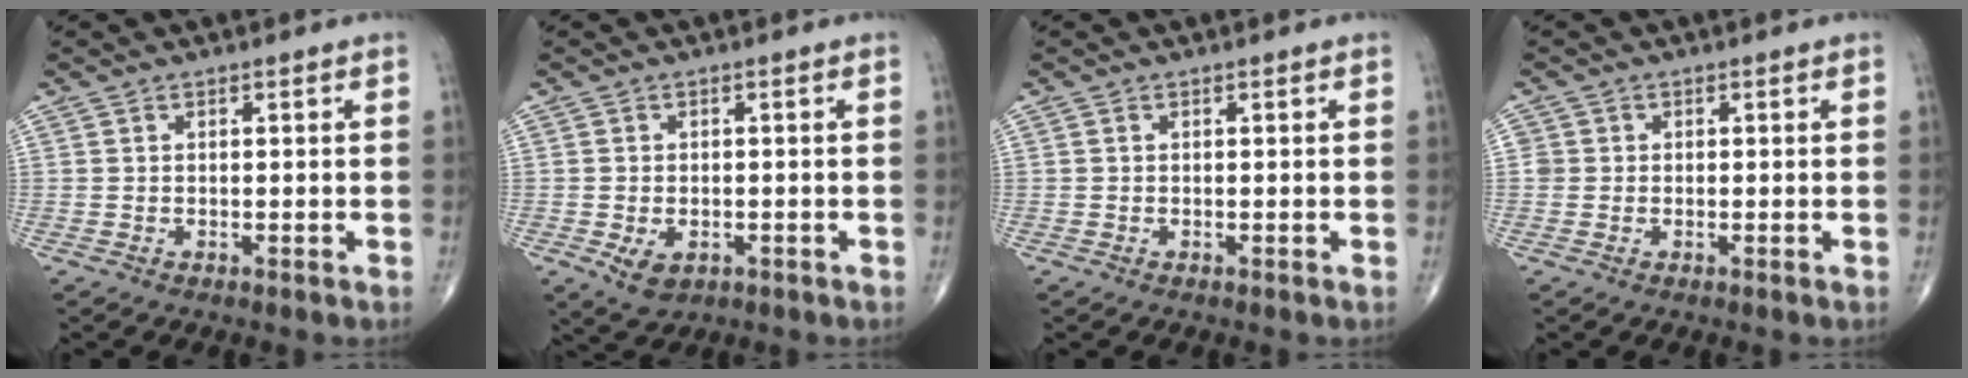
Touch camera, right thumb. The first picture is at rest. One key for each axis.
{"total": 4.5, "fx": -1.5, "fy": 3.0, "fz": 3.0, "tx": -0.050, "ty": 0.001, "tz": -0.015}
{"total": 0.0}
{"total": 1.5, "fx": 0.0, "fy": 1.5, "fz": 0.2, "tx": 0.006, "ty": 0.004, "tz": -0.002}